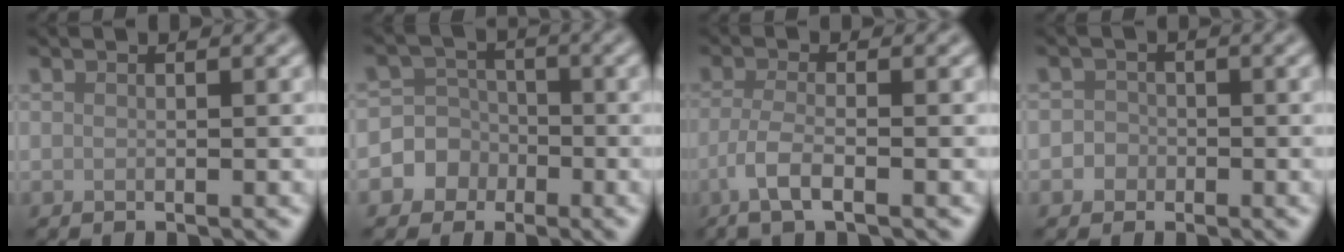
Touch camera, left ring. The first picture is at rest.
{"total": 5.7, "force": [-2.0, 5.3, 0.7], "torque": [0.004, 0.010, -0.057]}
{"total": 3.1, "force": [-1.4, 0.8, 2.6], "torque": [-0.051, -0.001, -0.037]}
{"total": 1.5, "force": [-0.4, 1.4, 0.2], "torque": [0.018, 0.001, -0.014]}